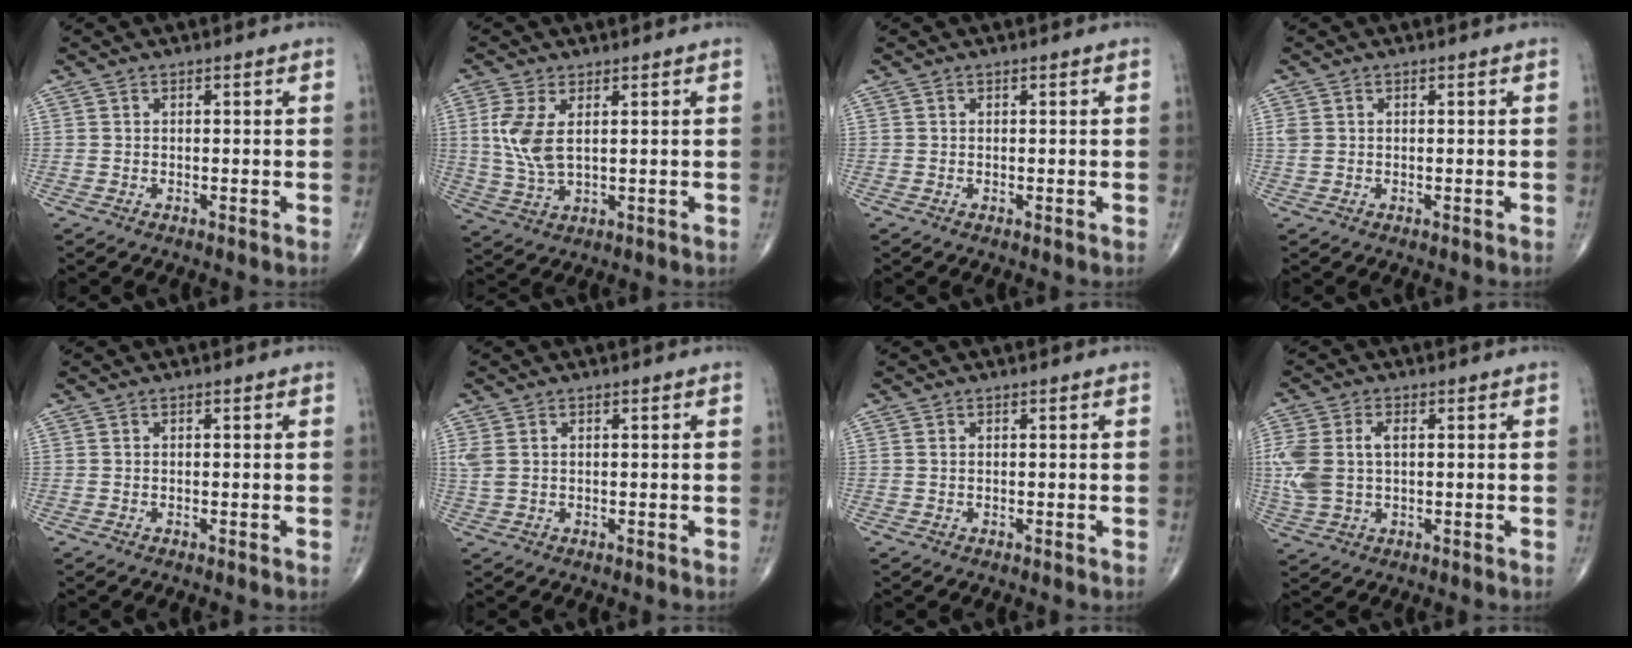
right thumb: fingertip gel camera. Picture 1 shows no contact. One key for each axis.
{"total": 7.2, "fx": 1.6, "fy": 3.4, "fz": 6.2, "tx": -0.149, "ty": -0.013, "tz": 0.040}
{"total": 0.0}
{"total": 1.5, "fx": 0.2, "fy": 1.1, "fz": 0.9, "tx": -0.030, "ty": 0.005, "tz": 0.007}
{"total": 0.0}
{"total": 2.4, "fx": 0.6, "fy": 1.5, "fz": 1.8, "tx": -0.059, "ty": 0.009, "tz": 0.019}
{"total": 0.0}
{"total": 9.3, "fx": 0.9, "fy": 5.8, "fz": 7.2, "tx": -0.186, "ty": 0.013, "tz": 0.025}